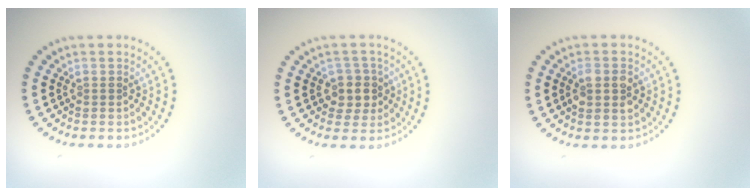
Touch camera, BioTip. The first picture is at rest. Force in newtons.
{"total": 2.5, "press": 2.2, "slide": 1.2}
{"total": 2.3, "press": 2.2, "slide": 0.2}